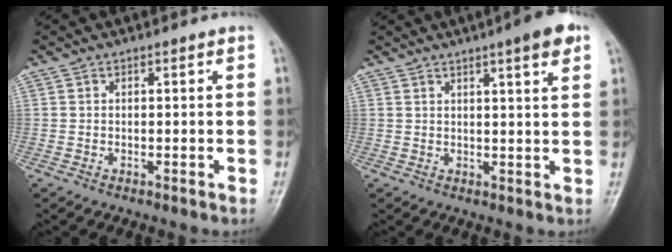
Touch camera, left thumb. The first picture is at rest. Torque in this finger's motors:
{"motor_torque": [1.04, 0.48, 0.51, -0.79, 0.00]}